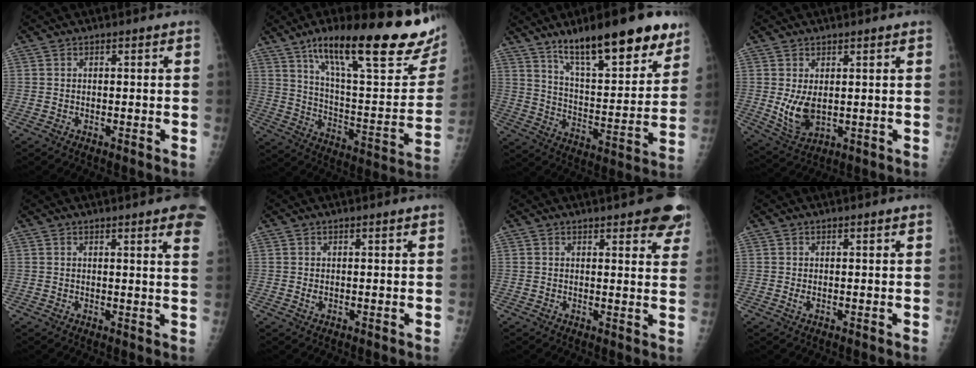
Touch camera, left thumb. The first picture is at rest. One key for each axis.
{"total": 31.0, "fx": 18.6, "fy": 7.9, "fz": 23.6, "tx": -0.302, "ty": -0.046, "tz": 0.291}
{"total": 22.3, "fx": 15.0, "fy": 6.4, "fz": 15.2, "tx": -0.191, "ty": -0.065, "tz": 0.239}
{"total": 6.2, "fx": 0.7, "fy": 3.5, "fz": 5.1, "tx": -0.090, "ty": -0.019, "tz": 0.027}
{"total": 7.9, "fx": 5.3, "fy": 0.7, "fz": 5.9, "tx": -0.060, "ty": -0.010, "tz": 0.044}
{"total": 1.0, "fx": 0.4, "fy": 0.4, "fz": 0.8, "tx": -0.018, "ty": 0.001, "tz": 0.010}
{"total": 9.0, "fx": 6.5, "fy": 2.8, "fz": 5.6, "tx": -0.037, "ty": -0.026, "tz": 0.068}
{"total": 1.0, "fx": 0.3, "fy": 0.3, "fz": 0.9, "tx": -0.023, "ty": 0.003, "tz": 0.007}